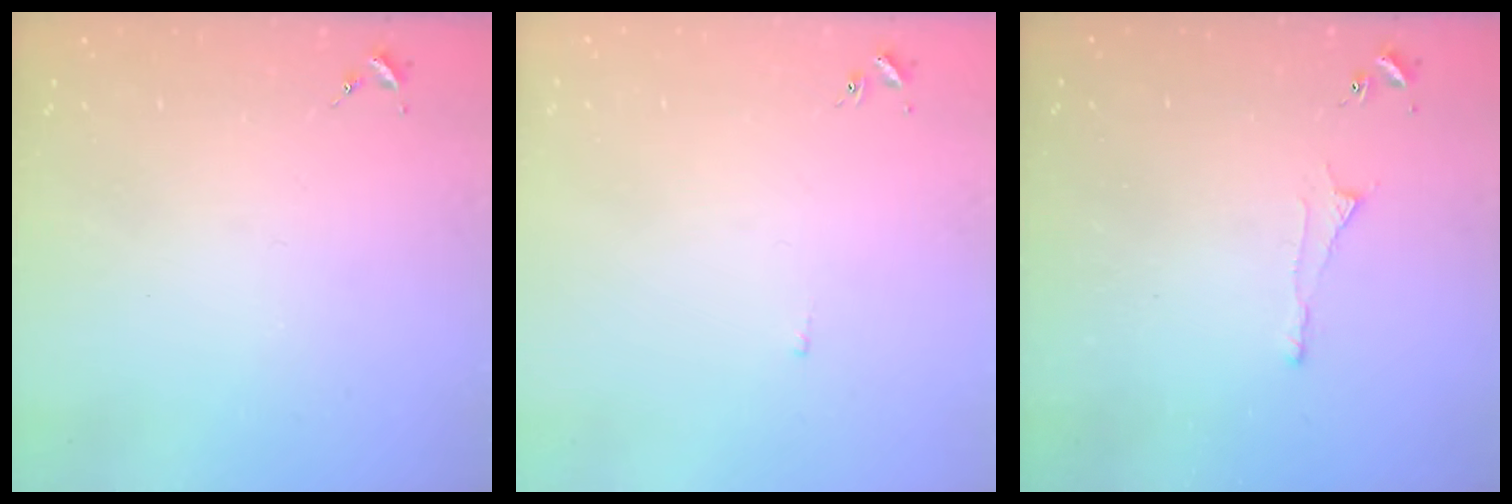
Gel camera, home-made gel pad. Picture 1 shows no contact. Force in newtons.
{"total": 2.0, "press": 1.9, "slide": 0.4}
{"total": 3.2, "press": 3.2, "slide": 0.5}